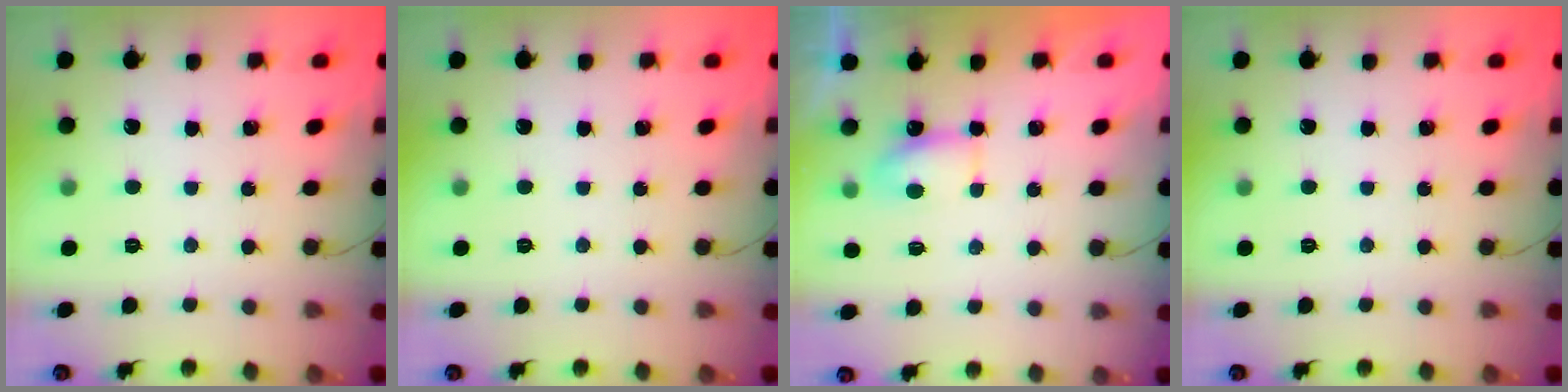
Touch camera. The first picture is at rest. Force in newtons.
{"total": 0.0}
{"total": 4.2, "press": 4.1, "slide": 1.0}
{"total": 0.0}